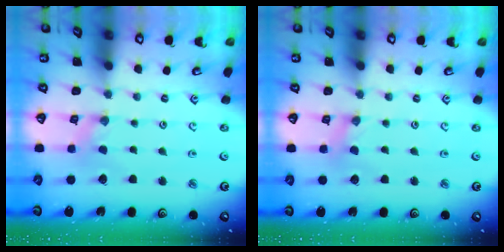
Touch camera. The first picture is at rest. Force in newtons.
{"total": 0.9, "press": 0.8, "slide": 0.2}